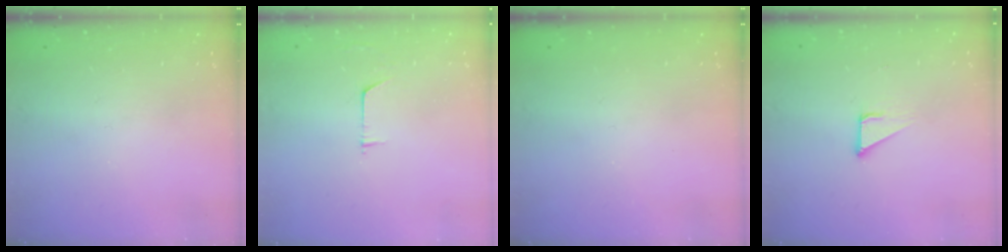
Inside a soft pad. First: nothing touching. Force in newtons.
{"total": 3.7, "press": 3.6, "slide": 0.4}
{"total": 0.0}
{"total": 2.1, "press": 2.1, "slide": 0.1}